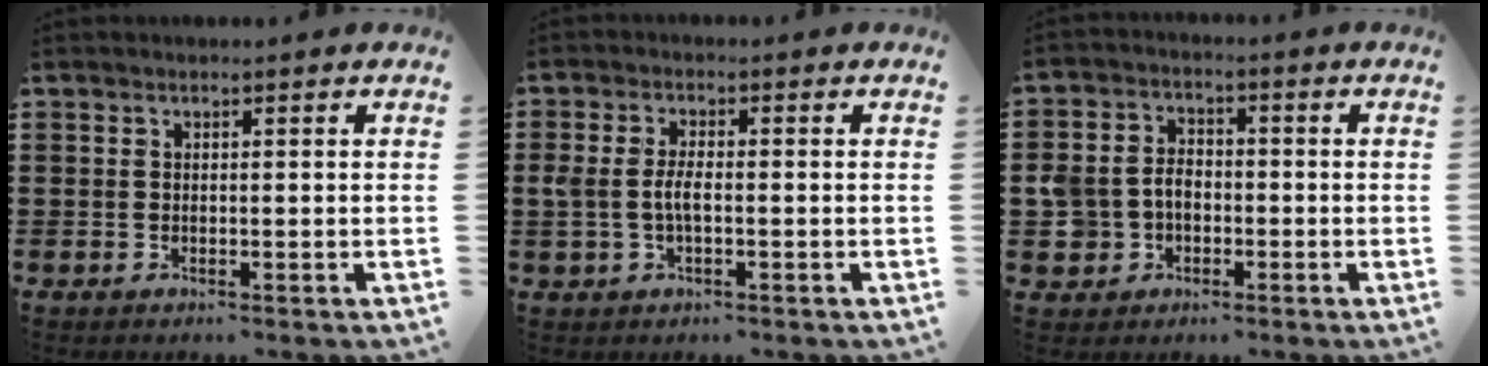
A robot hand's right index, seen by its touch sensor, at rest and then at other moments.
{"total": 3.4, "force": [-0.5, 1.5, 3.1], "torque": [-0.080, -0.003, -0.016]}
{"total": 4.9, "force": [-1.6, 4.3, 1.9], "torque": [-0.068, 0.009, -0.036]}